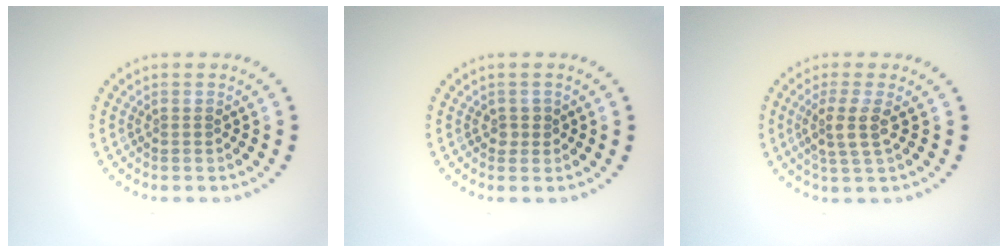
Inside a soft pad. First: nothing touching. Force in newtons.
{"total": 0.8, "press": 0.8, "slide": 0.3}
{"total": 2.5, "press": 2.1, "slide": 1.3}